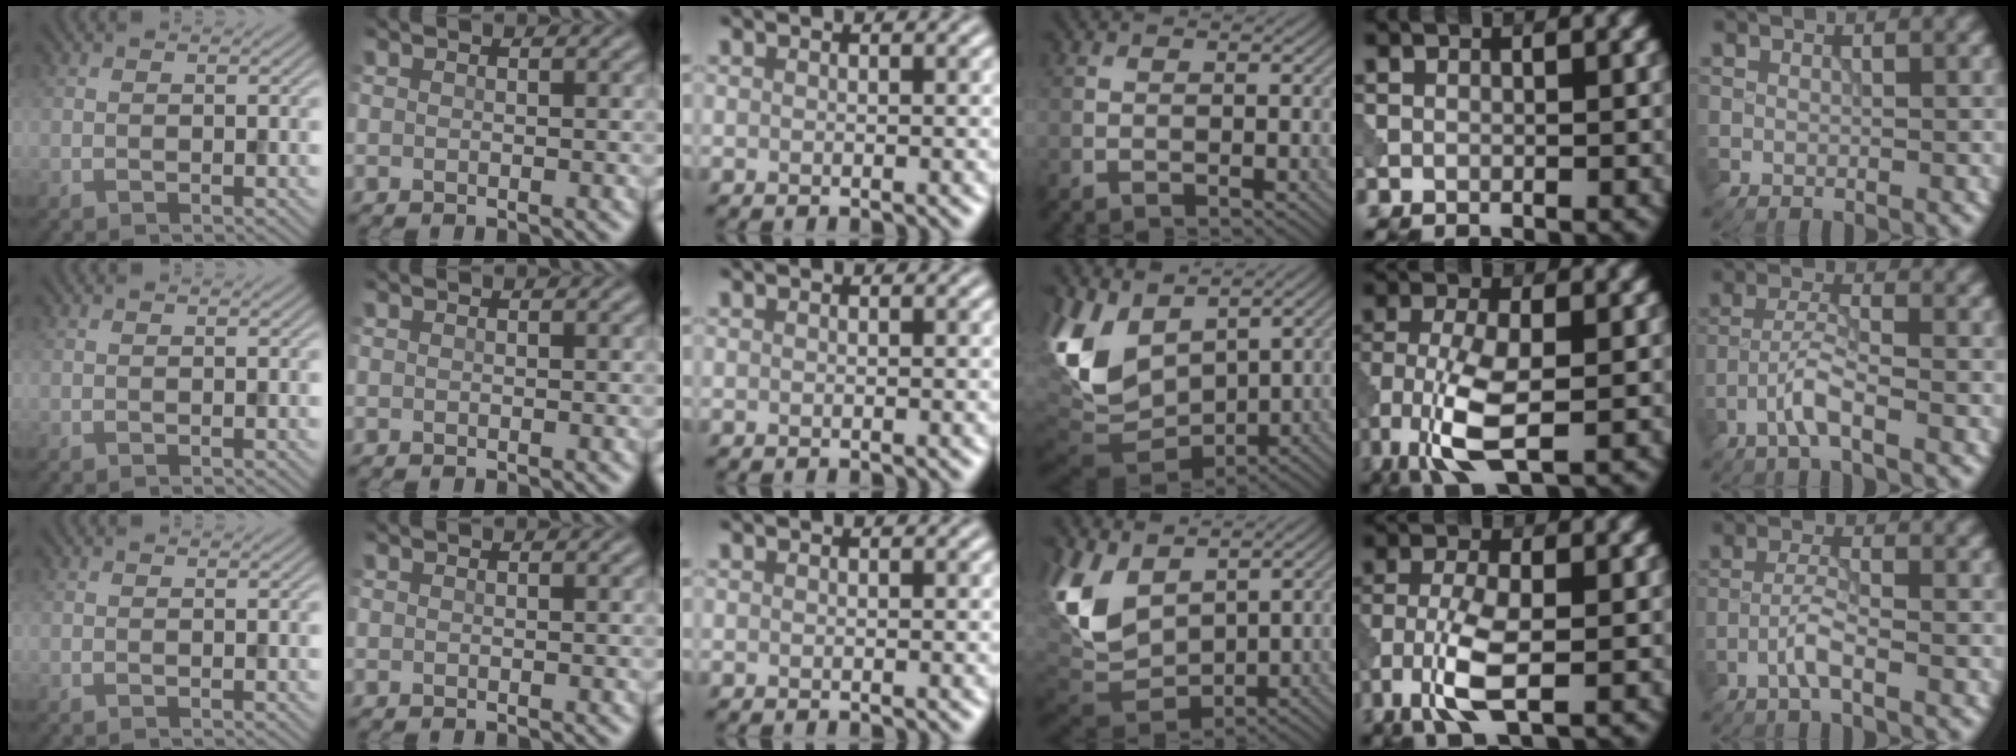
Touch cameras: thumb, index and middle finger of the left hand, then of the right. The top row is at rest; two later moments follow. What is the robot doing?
{"motion": "wipe", "object": "makeup brush"}